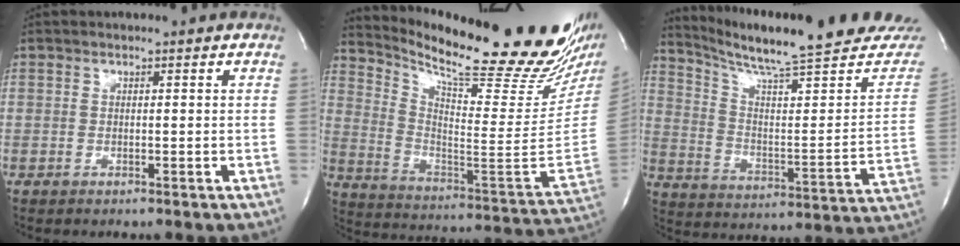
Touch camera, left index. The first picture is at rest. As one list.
[{"total": 27.9, "force": [23.4, 2.3, 15.0], "torque": [-0.248, -0.090, 0.326]}, {"total": 26.5, "force": [23.7, 1.6, 11.7], "torque": [-0.179, -0.079, 0.319]}]